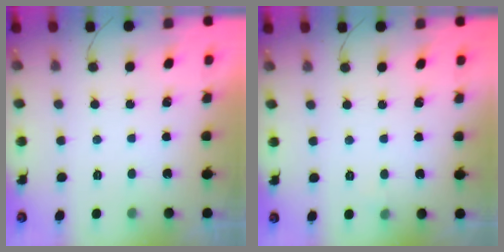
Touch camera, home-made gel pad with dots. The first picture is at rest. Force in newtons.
{"total": 2.3, "press": 2.1, "slide": 0.9}